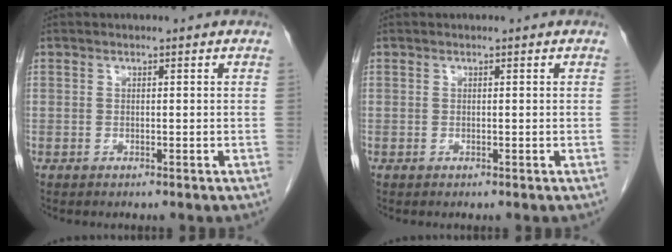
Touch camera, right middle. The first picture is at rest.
{"total": 0.0}